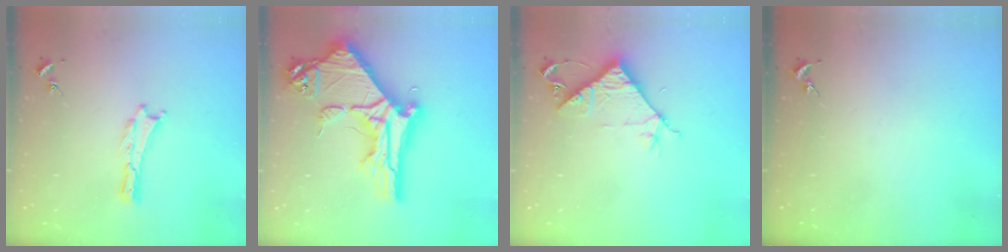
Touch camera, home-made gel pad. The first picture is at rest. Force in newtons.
{"total": 14.0, "press": 13.9, "slide": 1.4}
{"total": 8.1, "press": 8.1, "slide": 0.5}
{"total": 0.0}